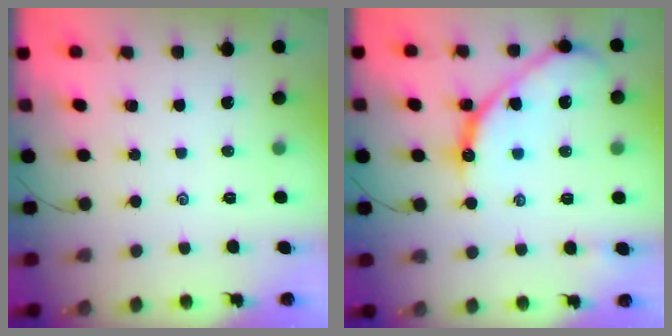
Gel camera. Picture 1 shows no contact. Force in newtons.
{"total": 15.5, "press": 15.4, "slide": 1.6}